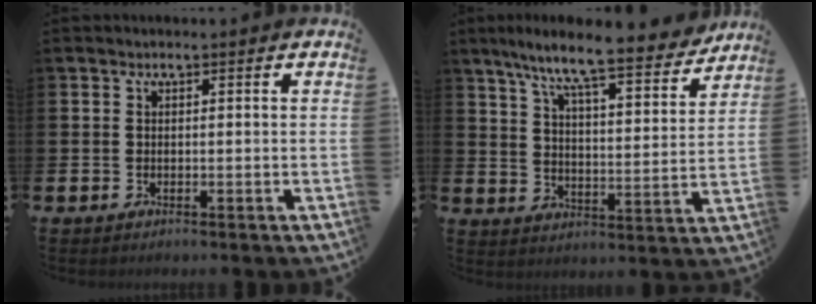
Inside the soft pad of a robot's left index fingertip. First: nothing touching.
{"total": 9.9, "force": [8.9, 0.6, 4.4], "torque": [-0.102, -0.061, 0.147]}